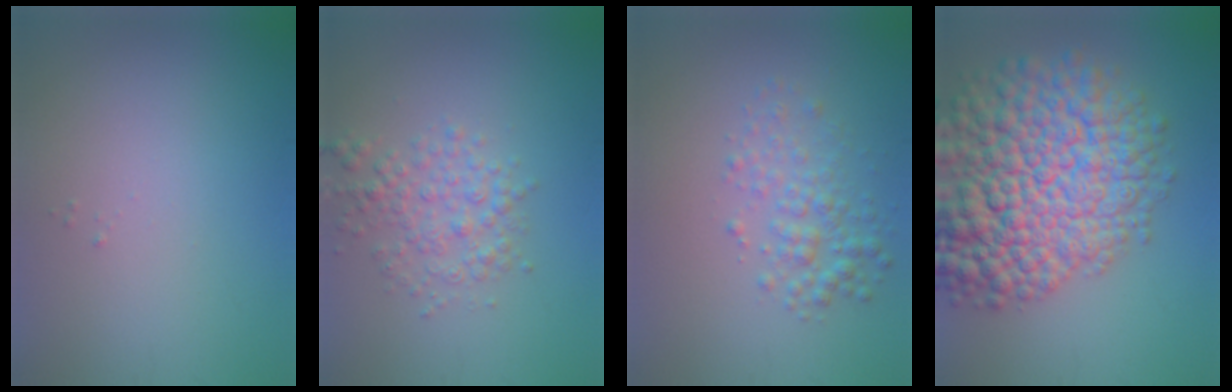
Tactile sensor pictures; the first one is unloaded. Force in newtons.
{"total": 3.1, "press": 3.1, "slide": 0.0}
{"total": 2.8, "press": 2.8, "slide": 0.0}
{"total": 13.3, "press": 13.3, "slide": 0.5}